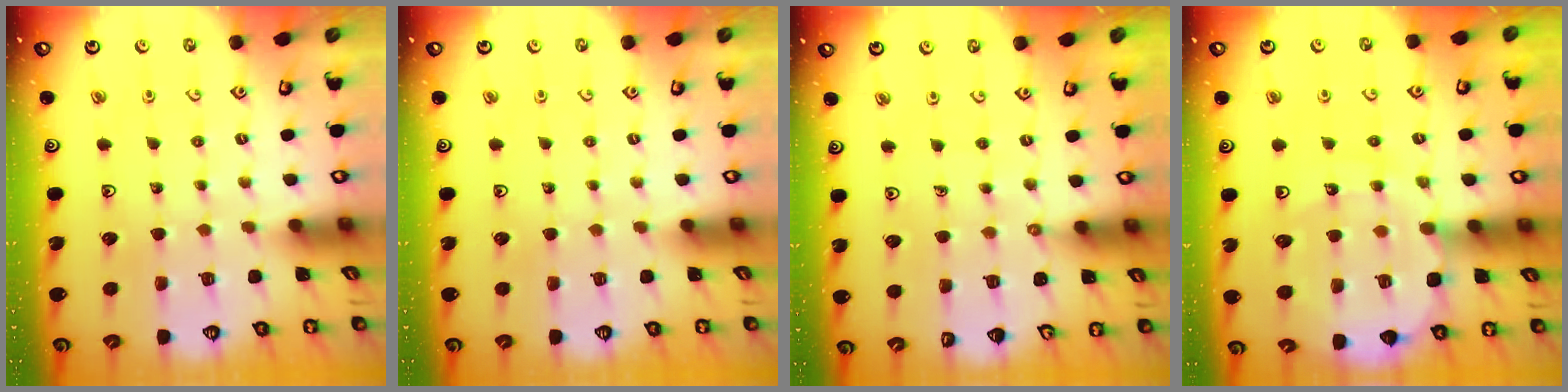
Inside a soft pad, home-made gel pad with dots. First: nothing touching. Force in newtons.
{"total": 0.0}
{"total": 1.5, "press": 1.5, "slide": 0.2}
{"total": 11.7, "press": 11.5, "slide": 2.3}